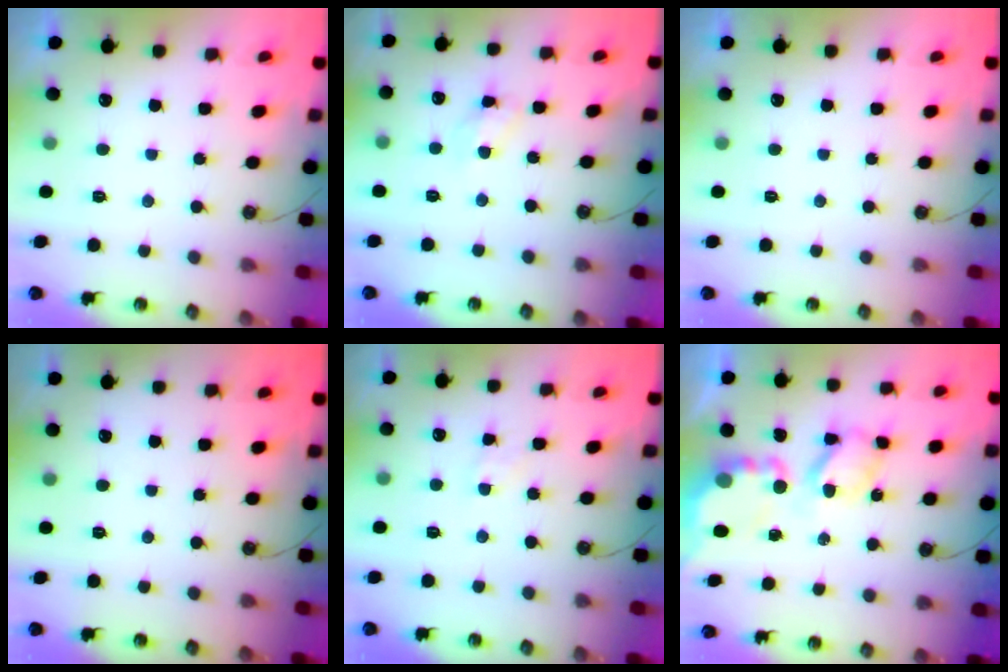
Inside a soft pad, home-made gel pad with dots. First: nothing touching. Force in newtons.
{"total": 8.6, "press": 8.6, "slide": 0.6}
{"total": 0.0}
{"total": 0.0}
{"total": 4.6, "press": 4.5, "slide": 0.6}
{"total": 7.3, "press": 7.2, "slide": 0.5}